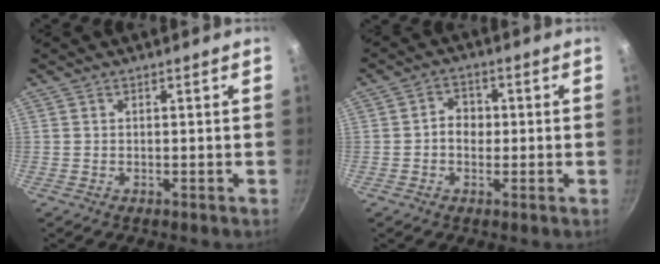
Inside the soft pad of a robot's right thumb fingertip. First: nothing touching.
{"total": 4.0, "force": [-0.3, 3.2, 2.3], "torque": [-0.019, 0.012, -0.014]}